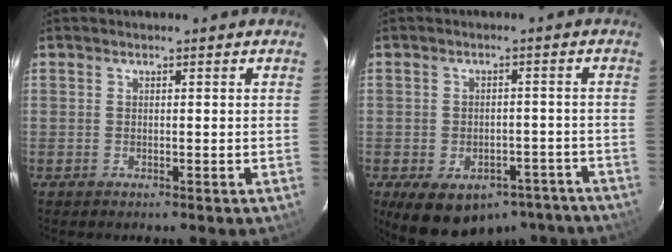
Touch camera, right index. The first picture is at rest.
{"total": 17.4, "force": [-12.5, 9.7, 7.2], "torque": [-0.143, 0.013, -0.139]}